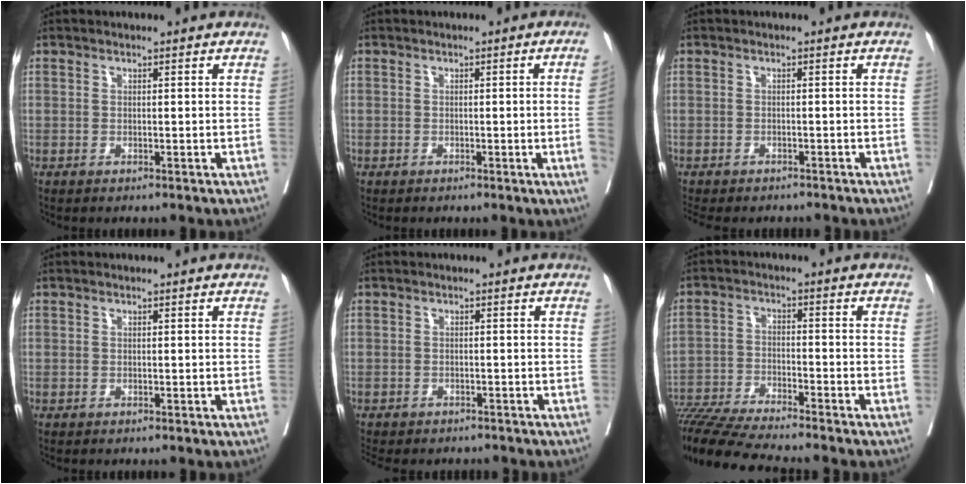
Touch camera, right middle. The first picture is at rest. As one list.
[{"total": 2.5, "force": [-0.4, -0.8, 2.3], "torque": [-0.027, -0.004, -0.004]}, {"total": 7.5, "force": [-6.6, 2.8, 2.3], "torque": [-0.039, -0.007, -0.085]}, {"total": 0.0}, {"total": 7.6, "force": [-6.7, 3.1, 2.1], "torque": [-0.041, -0.008, -0.086]}, {"total": 12.8, "force": [-11.6, -0.3, 5.5], "torque": [-0.091, -0.022, -0.198]}]